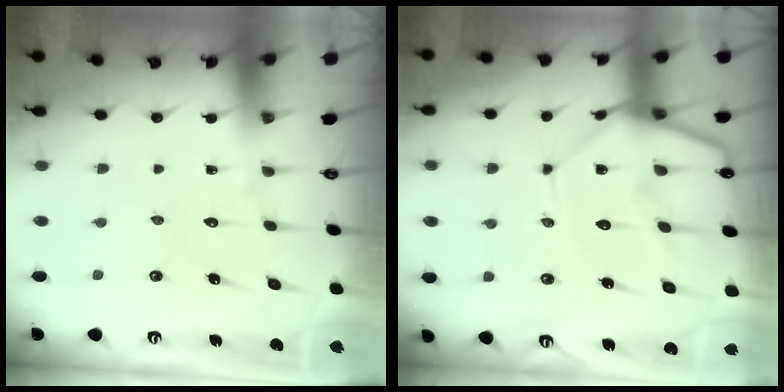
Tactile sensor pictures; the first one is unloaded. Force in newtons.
{"total": 14.4, "press": 14.4, "slide": 1.2}